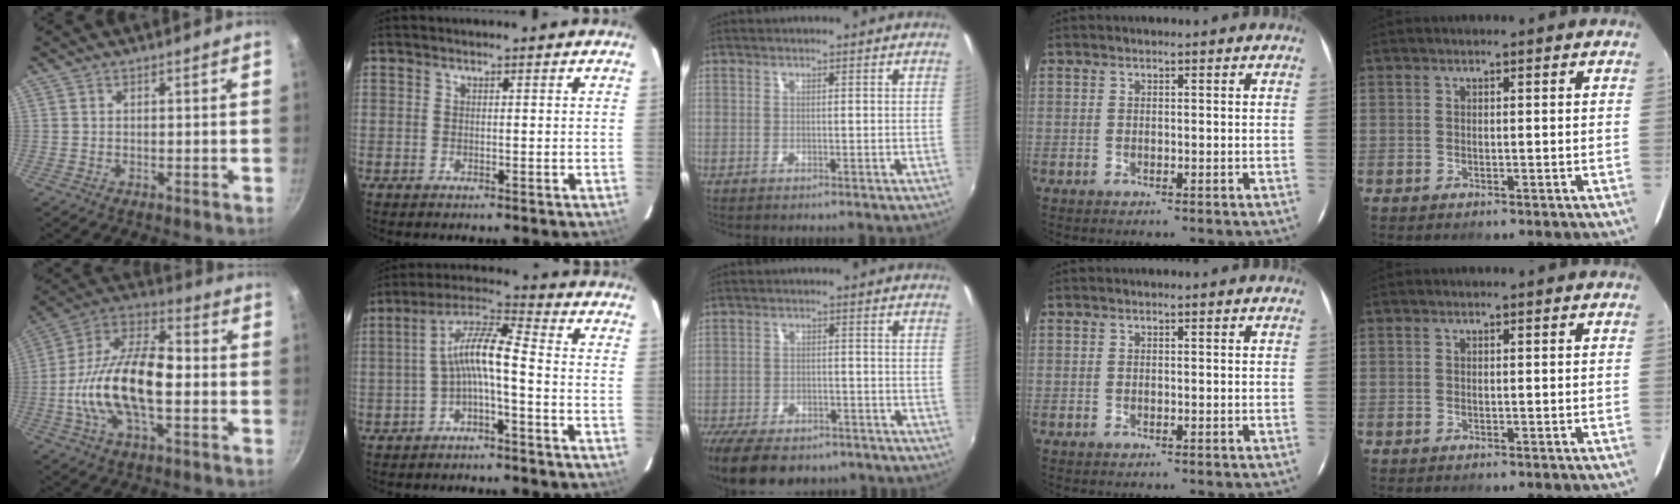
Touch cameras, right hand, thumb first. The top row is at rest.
{"thumb": {"total": 20.0, "force": [-2.5, 9.8, 17.2], "torque": [-0.300, 0.040, -0.063]}, "index": {"total": 7.8, "force": [-2.3, 1.2, 7.4], "torque": [-0.166, 0.022, -0.044]}, "middle": {"total": 16.6, "force": [-12.4, 7.5, 8.2], "torque": [-0.187, -0.034, -0.186]}}